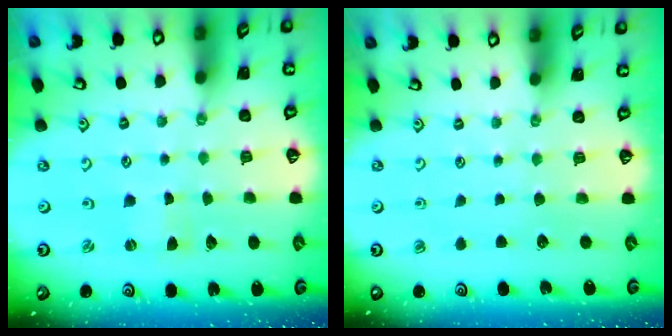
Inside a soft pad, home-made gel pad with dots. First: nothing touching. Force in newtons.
{"total": 0.0}